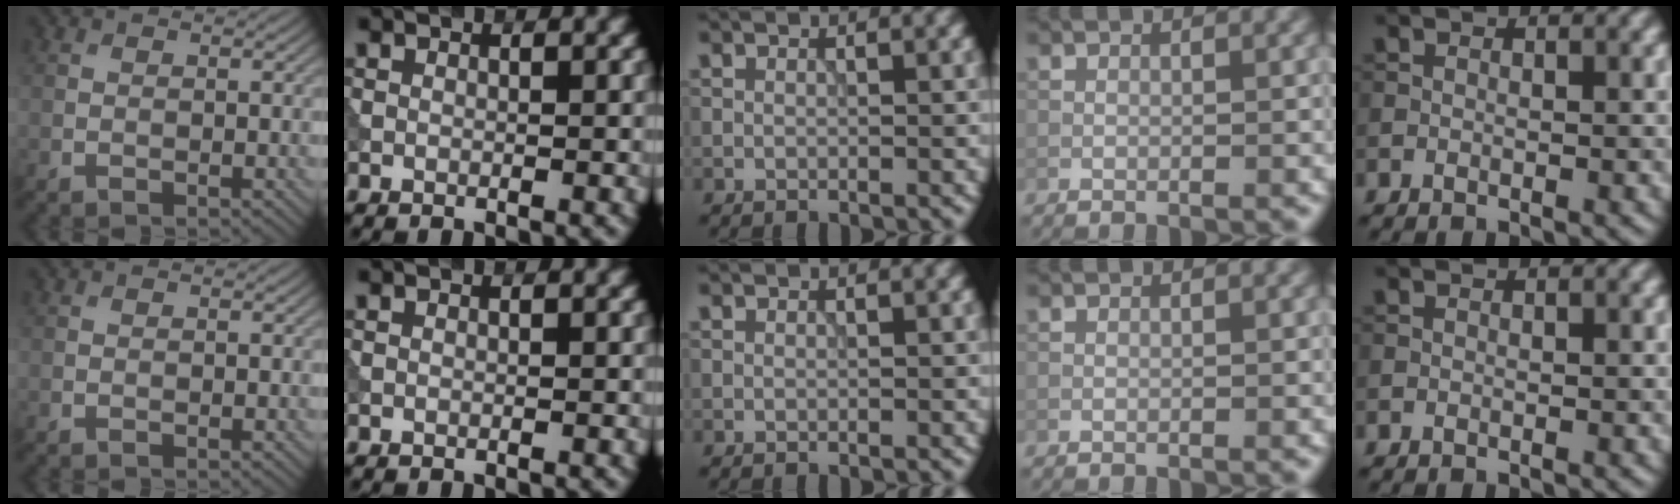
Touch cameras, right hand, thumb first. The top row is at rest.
{}